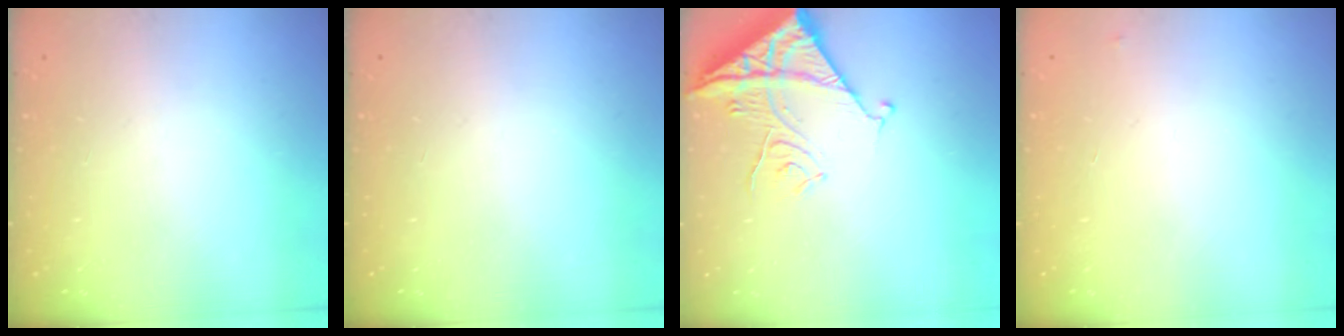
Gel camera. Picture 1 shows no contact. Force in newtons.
{"total": 0.0}
{"total": 13.7, "press": 13.6, "slide": 1.1}
{"total": 2.5, "press": 2.5, "slide": 0.4}